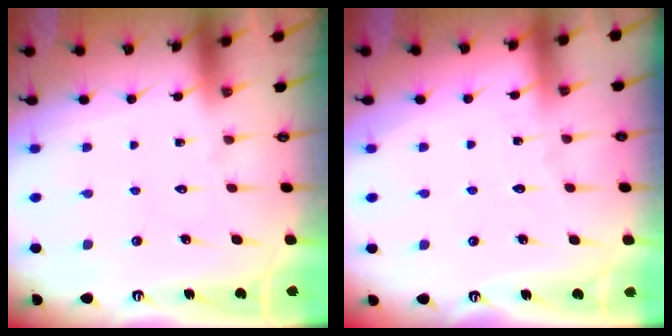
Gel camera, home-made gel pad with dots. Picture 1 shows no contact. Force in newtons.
{"total": 2.2, "press": 2.2, "slide": 0.2}